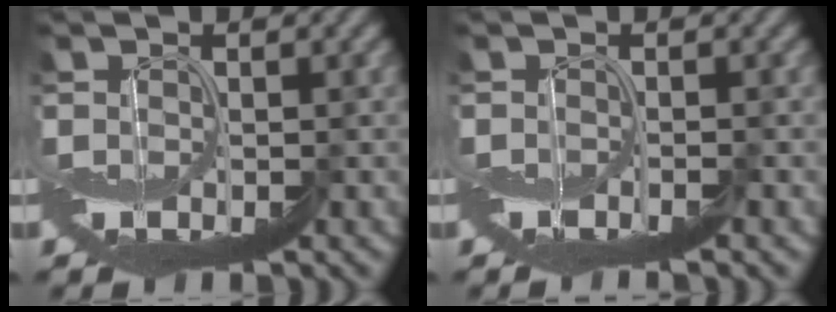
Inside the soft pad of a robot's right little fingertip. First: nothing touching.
{"total": 1.2, "force": [-0.9, -0.2, 0.7], "torque": [-0.011, -0.001, -0.017]}